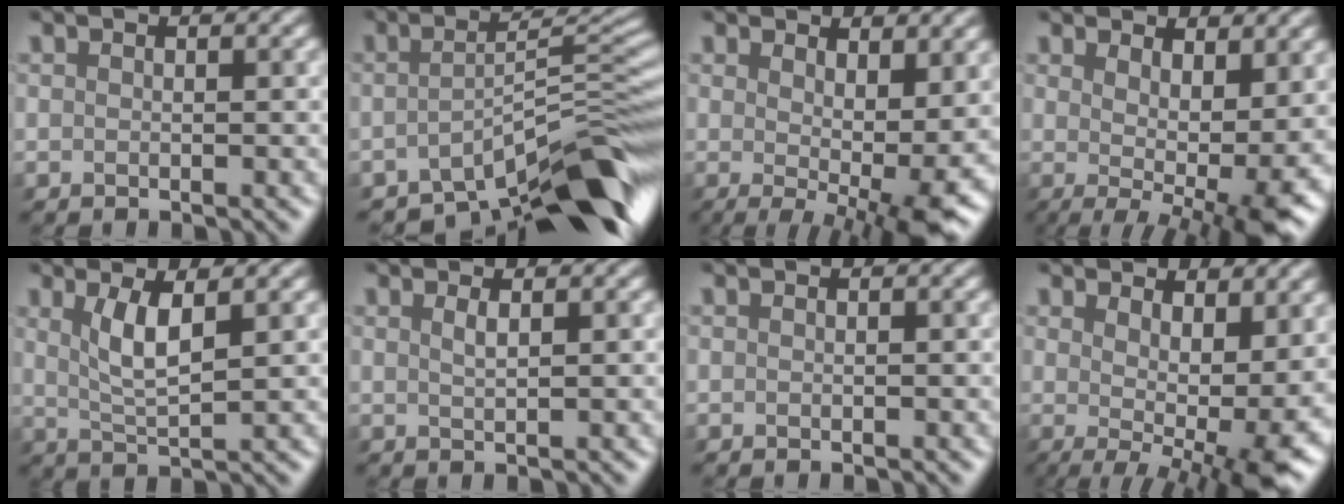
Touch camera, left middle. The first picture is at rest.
{"total": 9.6, "force": [-6.7, 2.1, 6.7], "torque": [-0.078, 0.005, -0.114]}
{"total": 7.2, "force": [0.6, 2.4, 6.7], "torque": [-0.096, -0.016, 0.014]}
{"total": 7.6, "force": [1.1, 2.8, 7.0], "torque": [-0.096, -0.013, 0.025]}
{"total": 3.2, "force": [1.4, 0.7, 2.8], "torque": [-0.057, -0.003, 0.027]}
{"total": 0.9, "force": [0.6, 0.2, 0.7], "torque": [-0.009, 0.002, 0.007]}
{"total": 0.0}
{"total": 8.7, "force": [1.3, 3.4, 7.9], "torque": [-0.104, -0.014, 0.029]}